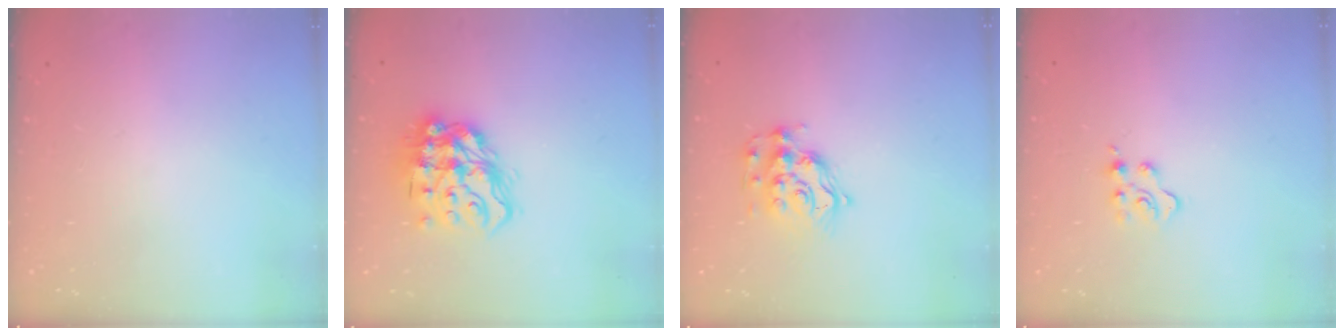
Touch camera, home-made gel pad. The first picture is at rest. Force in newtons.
{"total": 16.7, "press": 16.6, "slide": 1.7}
{"total": 12.9, "press": 12.9, "slide": 1.0}
{"total": 3.9, "press": 3.9, "slide": 0.5}